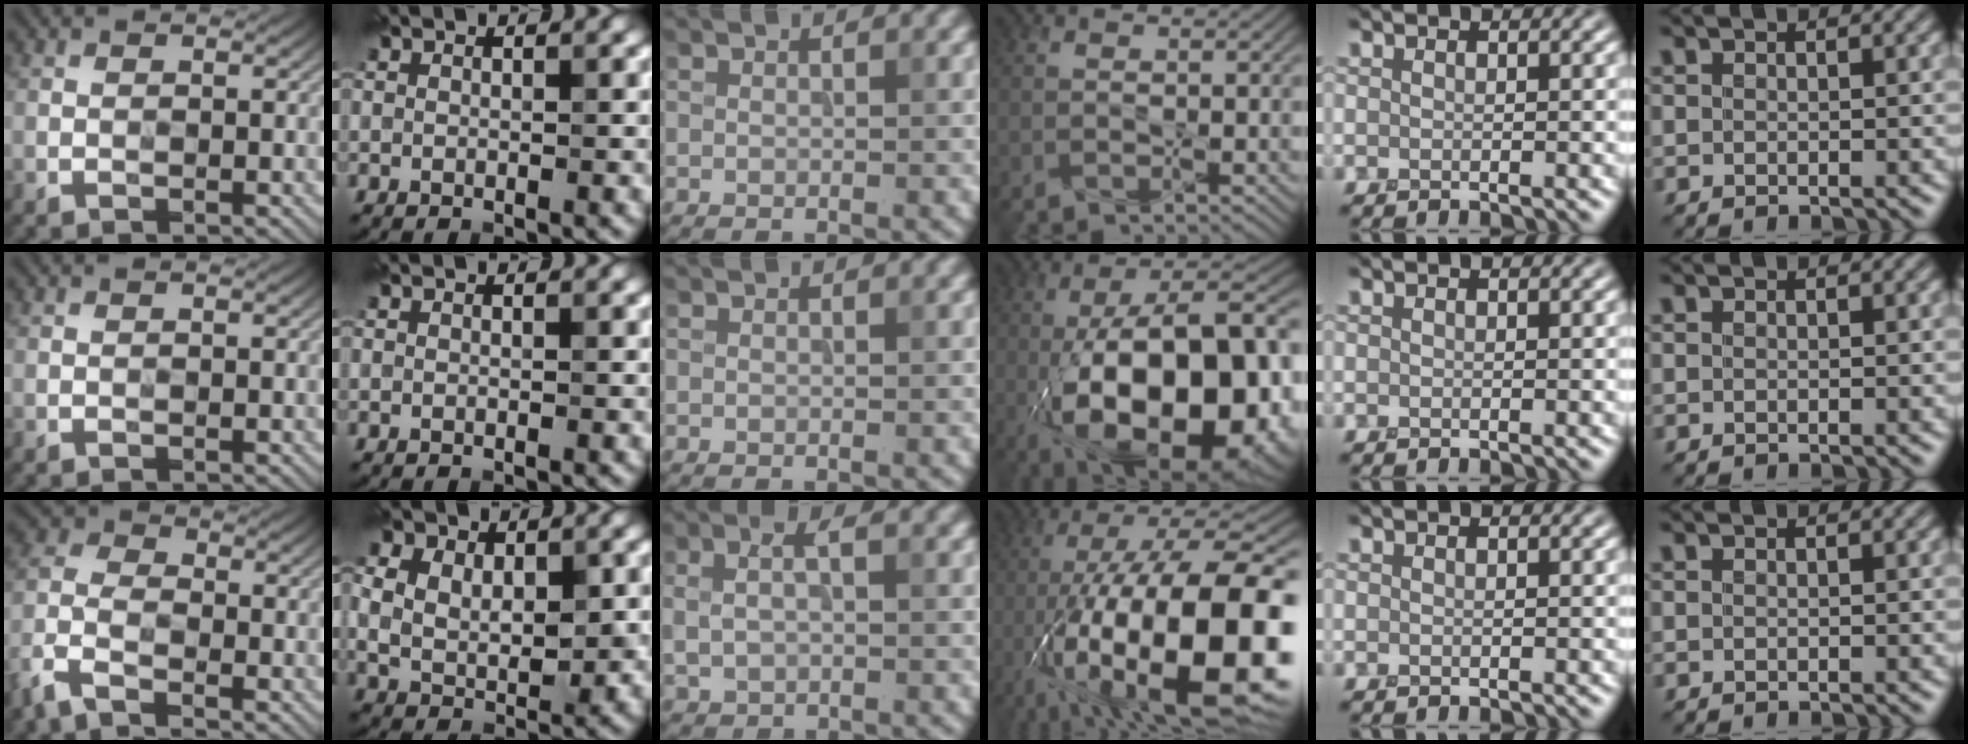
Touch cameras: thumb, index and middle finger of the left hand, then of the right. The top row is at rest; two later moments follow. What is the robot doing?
{"motion": "wipe", "object": "whiteboard"}